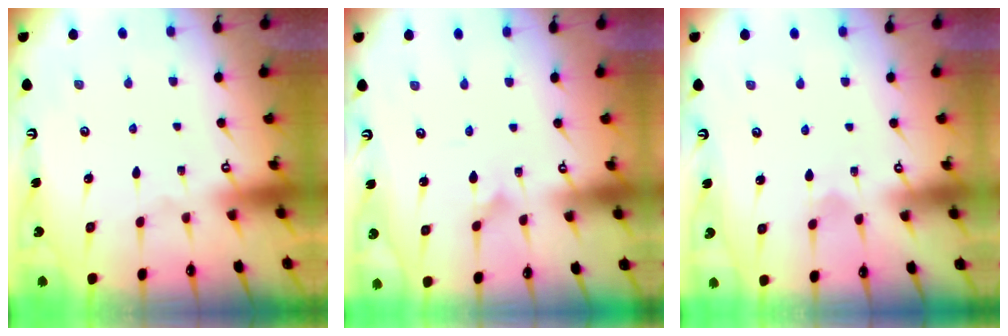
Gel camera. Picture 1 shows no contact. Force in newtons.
{"total": 1.3, "press": 1.3, "slide": 0.0}
{"total": 2.7, "press": 2.7, "slide": 0.1}